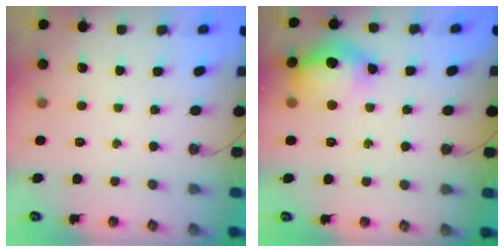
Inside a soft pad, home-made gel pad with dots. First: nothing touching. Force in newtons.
{"total": 16.2, "press": 16.2, "slide": 1.4}